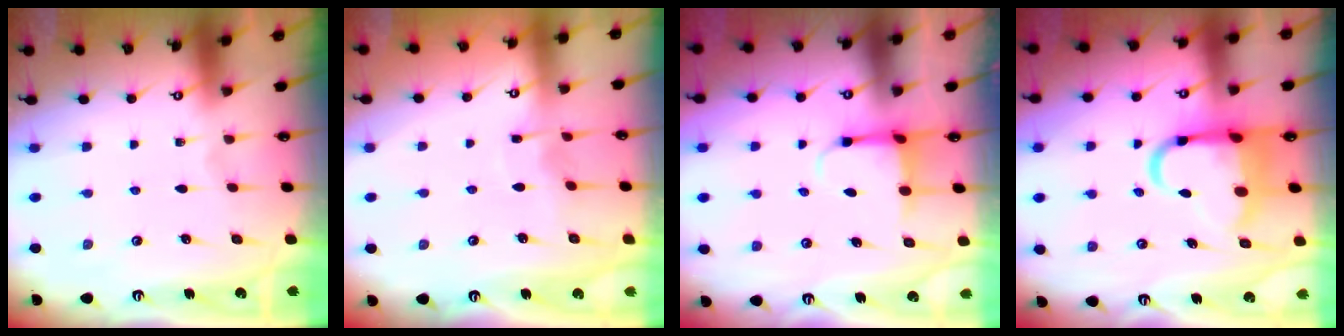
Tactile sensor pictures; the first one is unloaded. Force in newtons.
{"total": 2.9, "press": 2.9, "slide": 0.2}
{"total": 3.8, "press": 3.5, "slide": 1.3}
{"total": 10.8, "press": 10.4, "slide": 2.8}